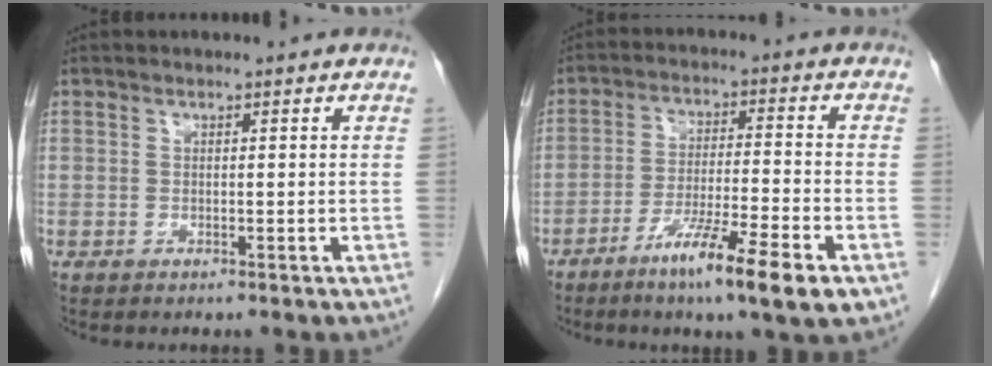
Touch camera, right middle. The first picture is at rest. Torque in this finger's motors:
{"motor_torque": [1.46, -0.68, 0.52, 0.15]}